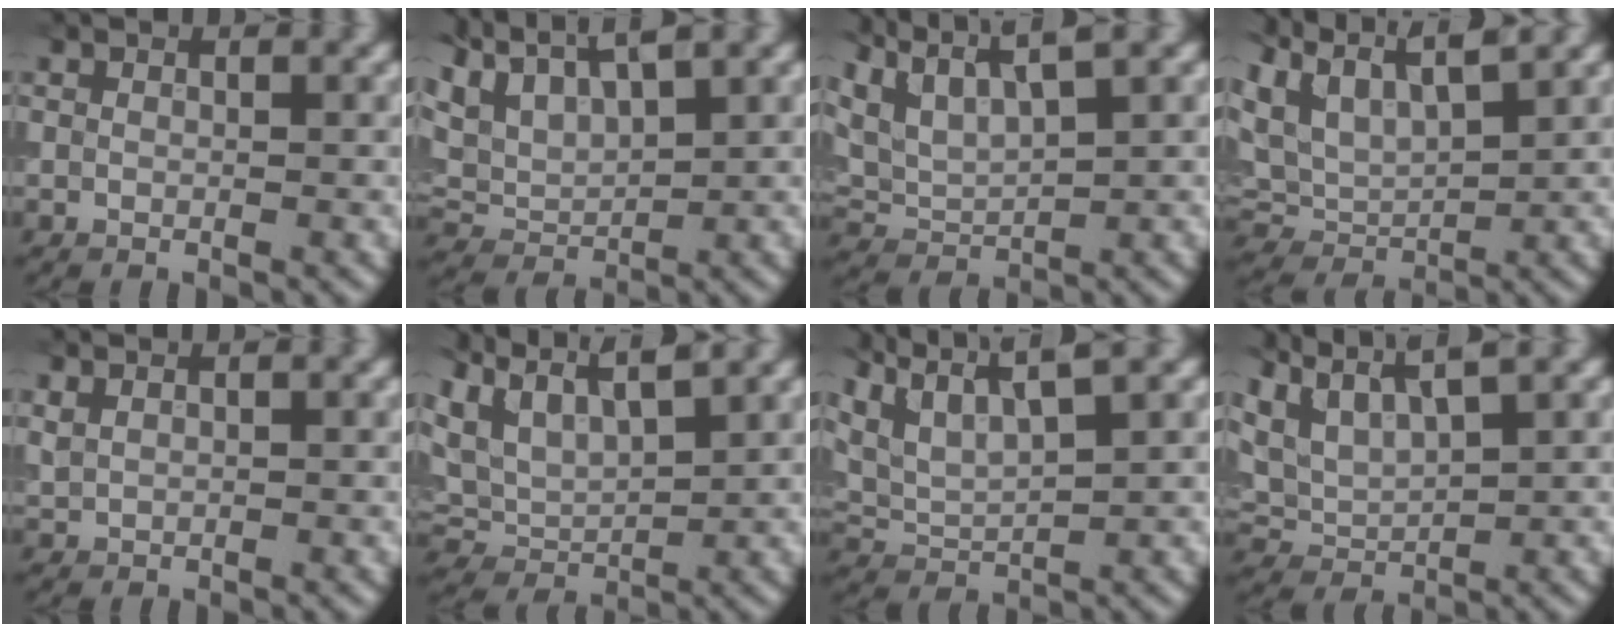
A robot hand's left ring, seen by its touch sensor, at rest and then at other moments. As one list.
[{"total": 5.5, "force": [4.0, 1.8, 3.3], "torque": [-0.087, 0.010, 0.070]}, {"total": 5.6, "force": [4.0, 1.4, 3.7], "torque": [-0.090, 0.014, 0.073]}, {"total": 7.0, "force": [4.1, 3.2, 4.7], "torque": [-0.117, 0.014, 0.071]}, {"total": 0.8, "force": [0.6, 0.3, 0.4], "torque": [-0.015, 0.000, 0.016]}, {"total": 6.3, "force": [3.9, 2.8, 4.1], "torque": [-0.103, 0.013, 0.066]}, {"total": 6.3, "force": [4.4, 1.5, 4.2], "torque": [-0.097, 0.016, 0.079]}, {"total": 5.0, "force": [3.6, 1.5, 3.1], "torque": [-0.080, 0.010, 0.067]}]